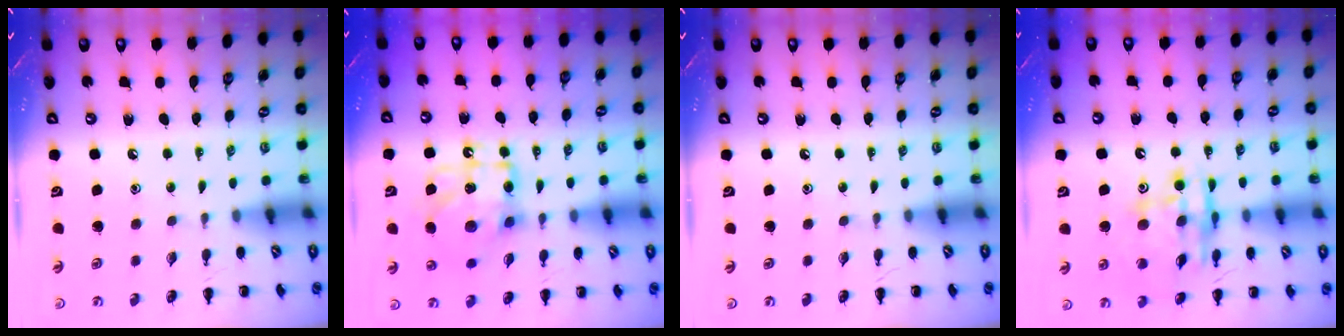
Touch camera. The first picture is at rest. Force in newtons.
{"total": 13.8, "press": 13.7, "slide": 1.4}
{"total": 0.0}
{"total": 12.6, "press": 12.2, "slide": 3.3}